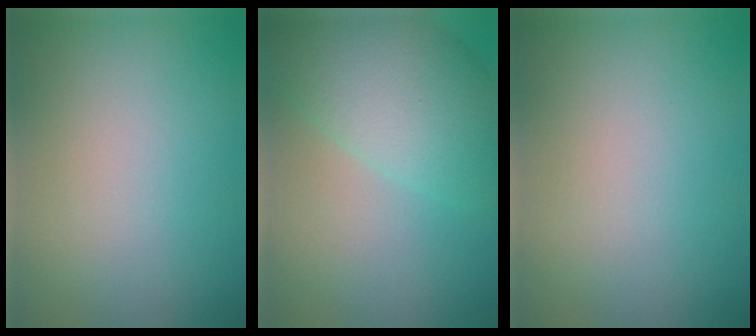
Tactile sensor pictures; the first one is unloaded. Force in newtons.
{"total": 7.4, "press": 7.4, "slide": 0.1}
{"total": 0.0}